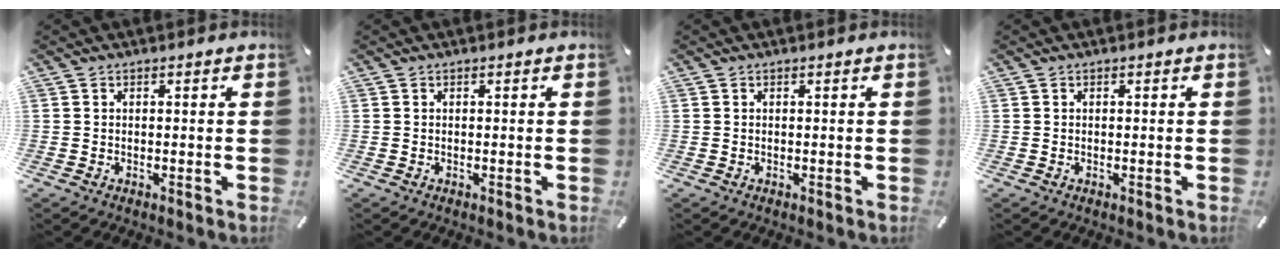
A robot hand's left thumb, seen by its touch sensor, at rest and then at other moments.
{"total": 0.0}
{"total": 0.0}
{"total": 0.0}